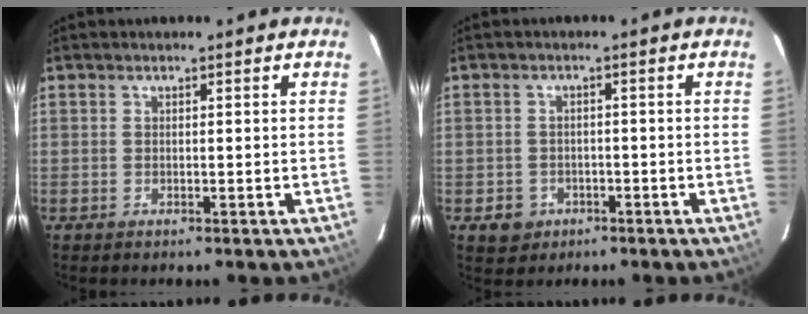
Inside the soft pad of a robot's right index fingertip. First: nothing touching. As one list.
[{"total": 4.2, "force": [-1.7, 3.8, 0.7], "torque": [-0.022, 0.011, -0.020]}]